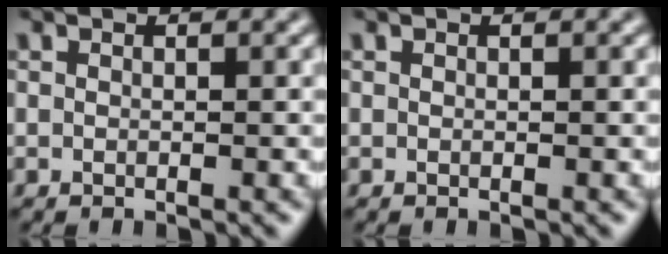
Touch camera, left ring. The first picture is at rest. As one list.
[{"total": 0.0}]